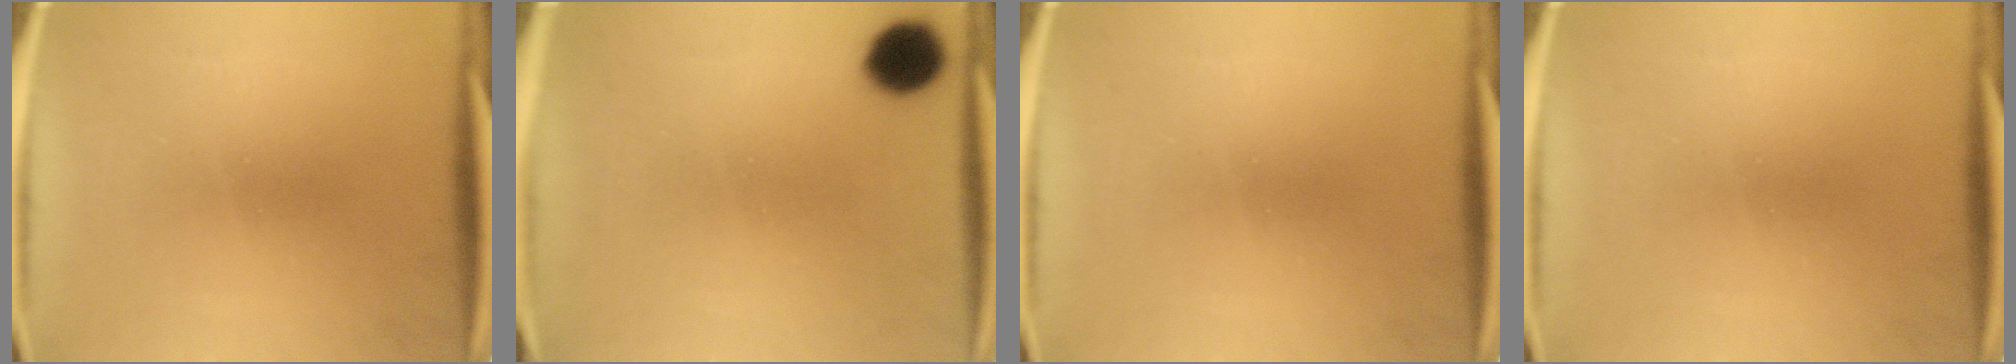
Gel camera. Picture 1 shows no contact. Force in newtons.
{"total": 7.3}
{"total": 0.0}
{"total": 0.0}